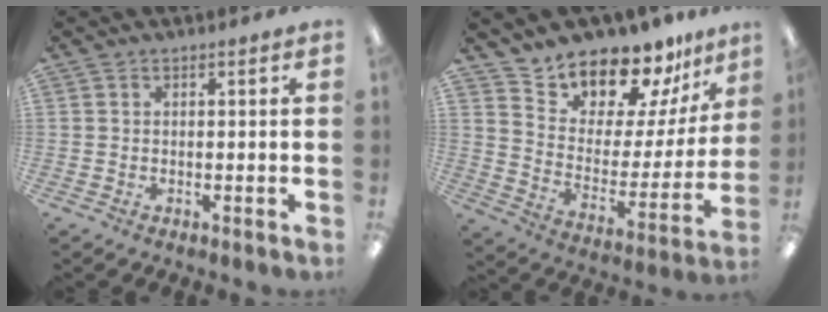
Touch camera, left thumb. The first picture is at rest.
{"total": 14.1, "force": [13.3, 4.4, 1.8], "torque": [-0.043, -0.140, 0.239]}